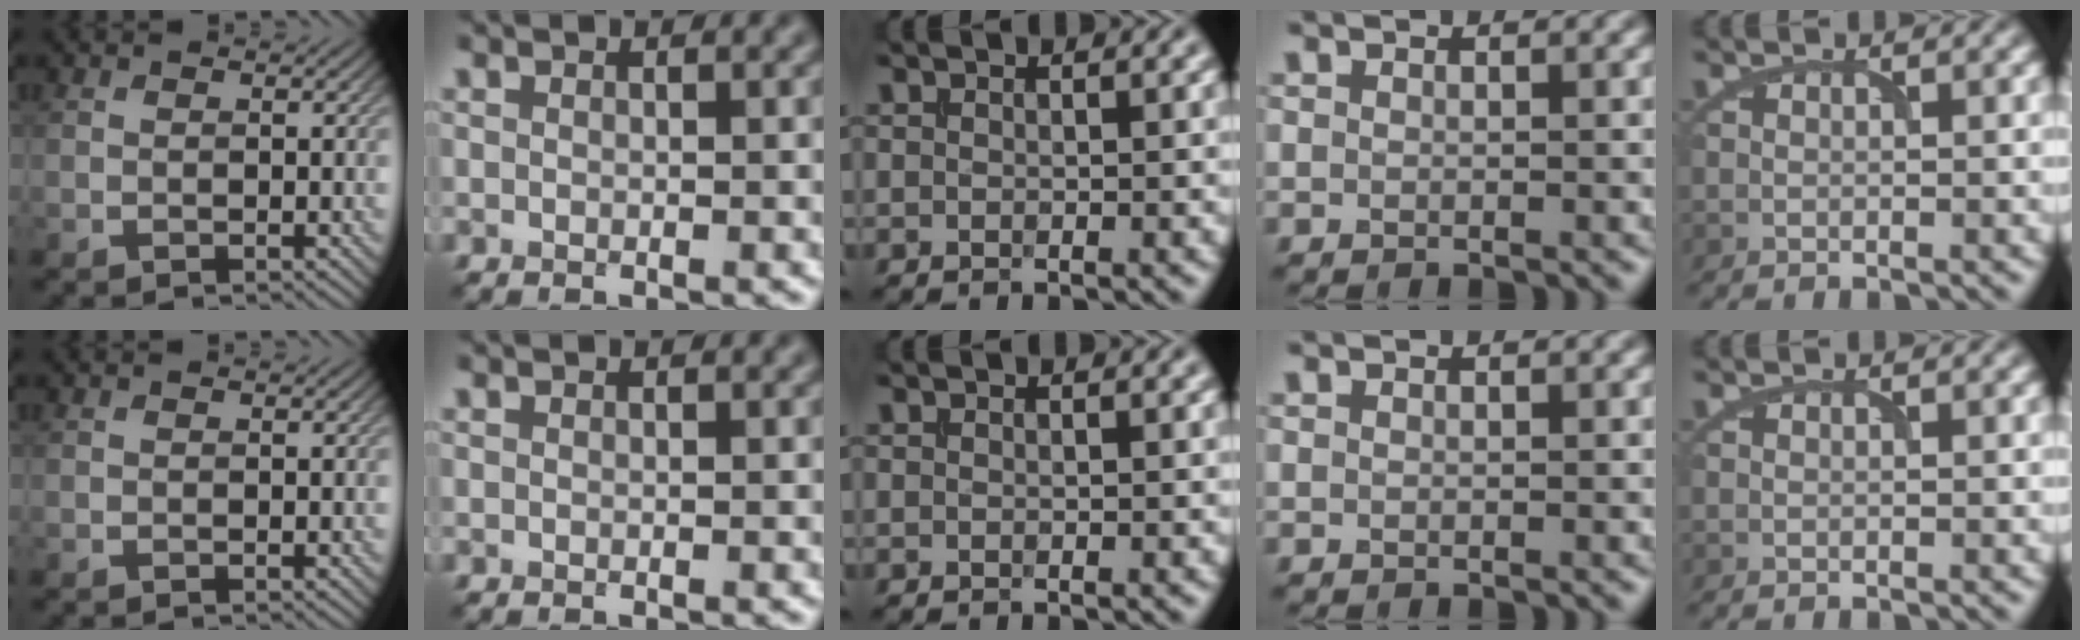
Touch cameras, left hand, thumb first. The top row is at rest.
{}